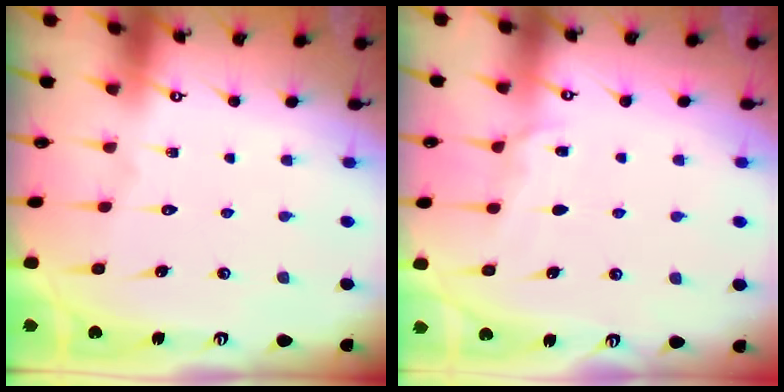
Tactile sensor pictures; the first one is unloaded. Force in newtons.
{"total": 6.1, "press": 6.1, "slide": 0.5}